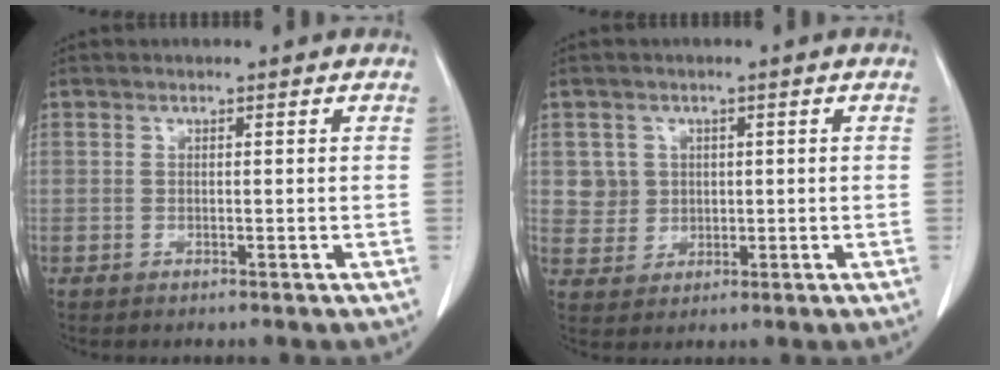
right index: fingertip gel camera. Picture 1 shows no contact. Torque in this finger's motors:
{"motor_torque": [0.17, -0.19, 0.02, 0.01]}